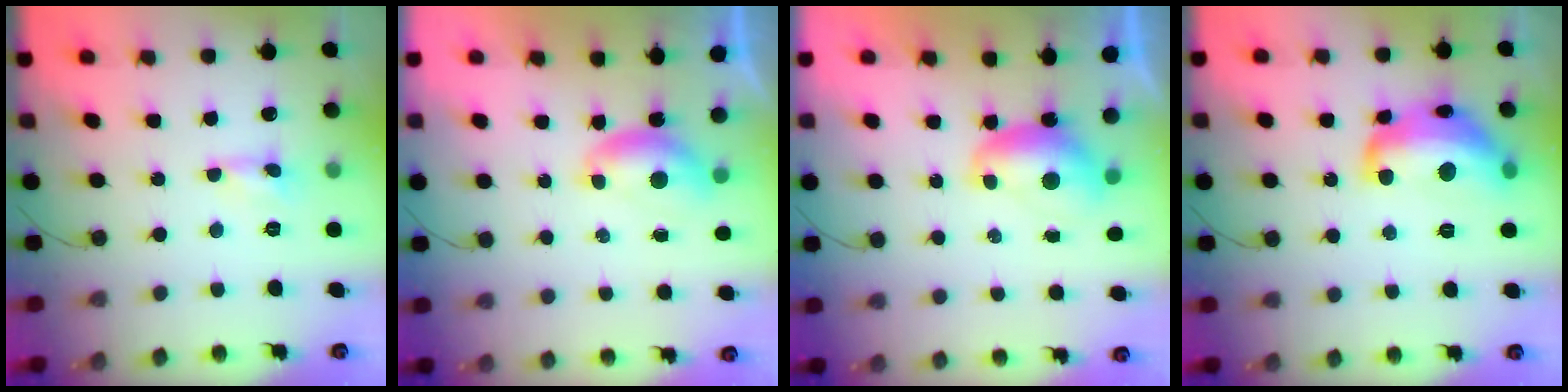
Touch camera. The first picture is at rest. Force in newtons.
{"total": 6.8, "press": 6.7, "slide": 0.8}
{"total": 7.7, "press": 7.6, "slide": 0.9}
{"total": 17.8, "press": 17.8, "slide": 0.9}